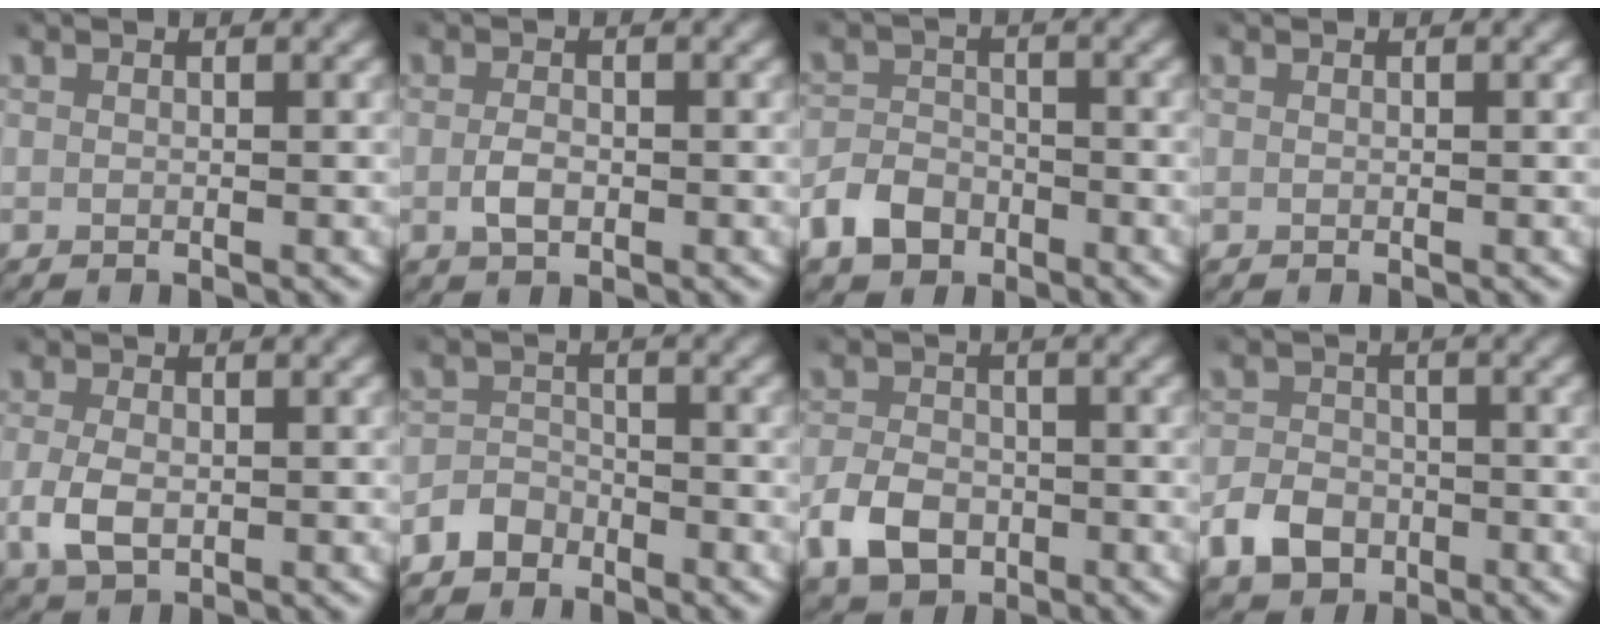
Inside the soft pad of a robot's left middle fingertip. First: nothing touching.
{"total": 1.8, "force": [-0.5, 1.1, 1.3], "torque": [-0.031, -0.006, -0.005]}
{"total": 4.2, "force": [-2.6, 3.0, 1.2], "torque": [-0.023, -0.003, -0.051]}
{"total": 0.0}
{"total": 3.4, "force": [-0.7, 2.2, 2.5], "torque": [-0.063, -0.010, -0.004]}
{"total": 3.6, "force": [-2.7, 2.4, 0.4], "torque": [-0.014, -0.004, -0.052]}
{"total": 4.6, "force": [-2.0, 3.4, 2.4], "torque": [-0.041, -0.007, -0.036]}
{"total": 4.0, "force": [-2.1, 3.1, 1.5], "torque": [-0.021, -0.005, -0.041]}